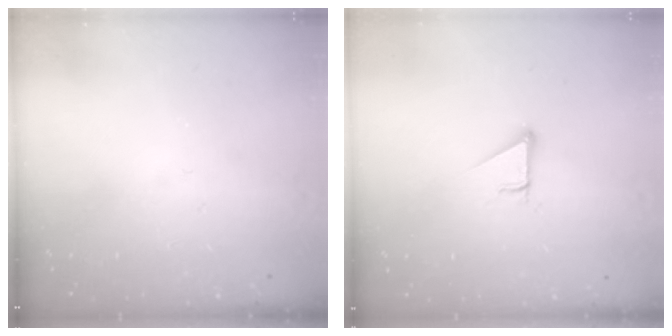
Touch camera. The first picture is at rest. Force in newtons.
{"total": 2.9, "press": 2.9, "slide": 0.1}